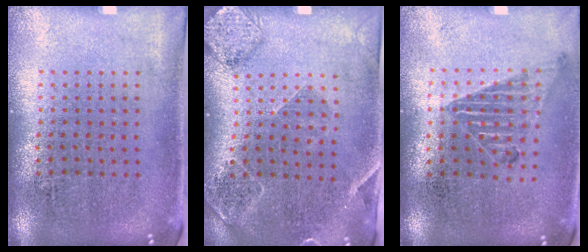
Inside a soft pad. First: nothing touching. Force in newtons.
{"total": 1.6, "press": 1.6, "slide": 0.4}
{"total": 1.0, "press": 1.0, "slide": 0.3}